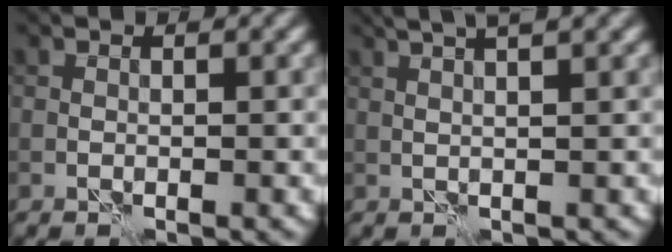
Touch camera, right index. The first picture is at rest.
{"total": 6.2, "force": [3.6, 2.1, 4.7], "torque": [-0.046, 0.038, 0.027]}